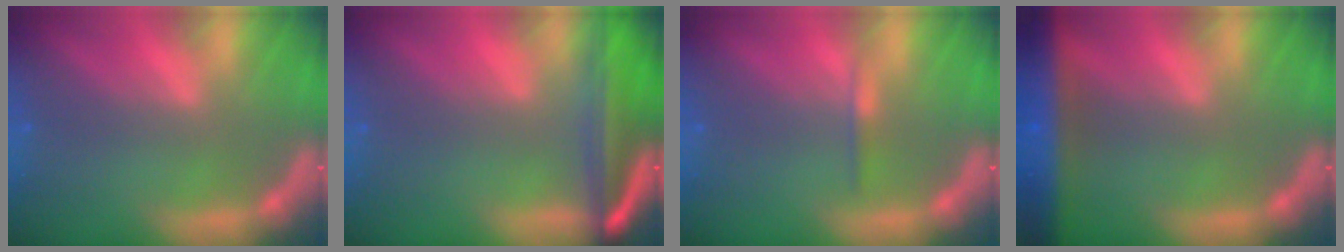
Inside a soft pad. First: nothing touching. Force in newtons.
{"total": 8.6}
{"total": 0.9}
{"total": 10.0}